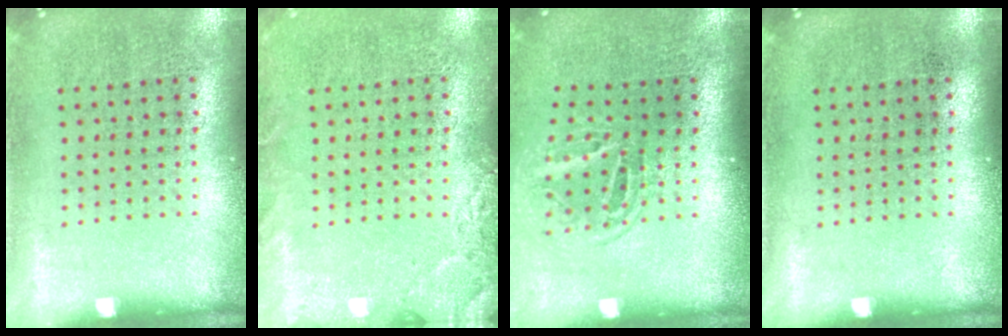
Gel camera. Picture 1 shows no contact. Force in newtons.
{"total": 2.2, "press": 2.2, "slide": 0.3}
{"total": 1.7, "press": 1.1, "slide": 1.3}
{"total": 0.0}